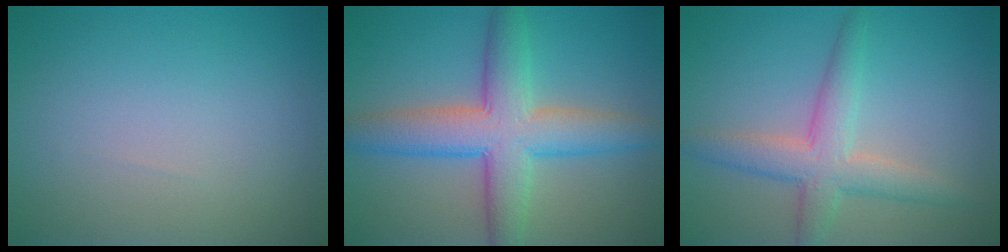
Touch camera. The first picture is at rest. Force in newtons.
{"total": 7.5, "press": 7.4, "slide": 0.3}
{"total": 4.3, "press": 4.3, "slide": 0.2}